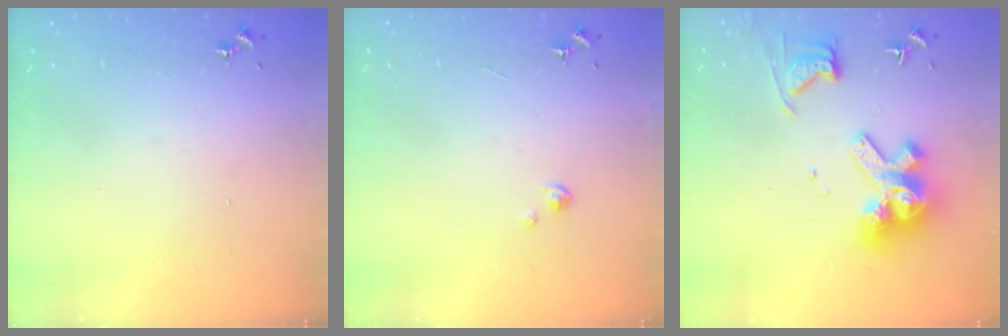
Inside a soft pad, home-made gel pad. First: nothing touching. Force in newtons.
{"total": 1.0, "press": 1.0, "slide": 0.1}
{"total": 15.0, "press": 14.9, "slide": 1.8}